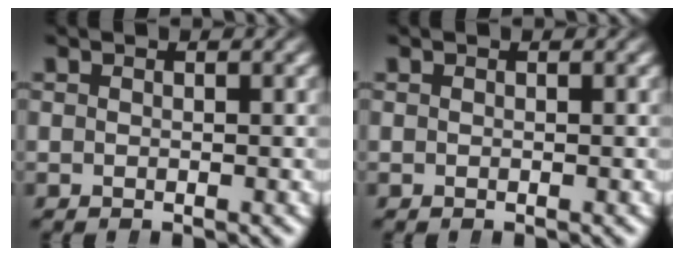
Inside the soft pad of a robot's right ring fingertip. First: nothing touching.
{"total": 0.0}